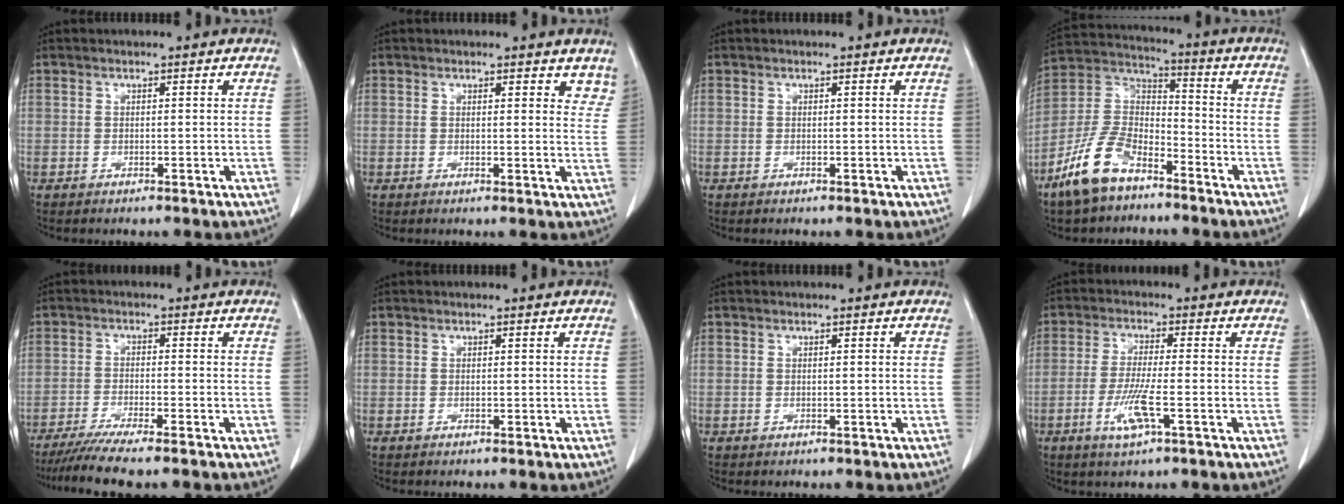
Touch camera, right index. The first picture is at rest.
{"total": 5.4, "force": [4.7, 1.6, 2.2], "torque": [-0.004, -0.012, 0.042]}
{"total": 0.0}
{"total": 12.3, "force": [-8.3, 5.4, 7.3], "torque": [-0.163, 0.005, -0.166]}
{"total": 7.7, "force": [-6.4, -0.4, 4.3], "torque": [-0.059, -0.020, -0.103]}
{"total": 0.0}
{"total": 0.0}
{"total": 6.2, "force": [-2.4, 0.5, 5.7], "torque": [-0.116, -0.012, -0.046]}